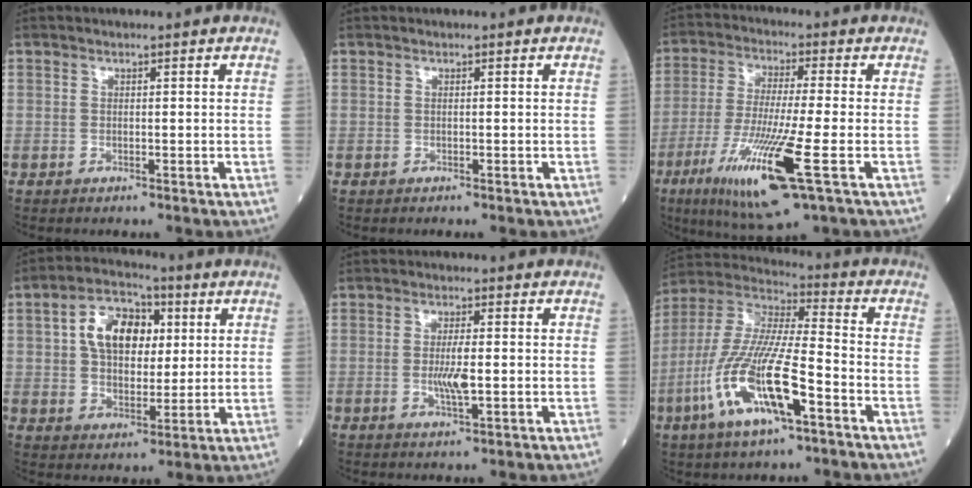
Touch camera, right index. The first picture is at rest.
{"total": 0.0}
{"total": 14.9, "force": [-5.9, 0.6, 13.6], "torque": [-0.275, -0.037, -0.104]}
{"total": 10.6, "force": [2.8, 6.5, 7.9], "torque": [-0.147, 0.026, 0.047]}
{"total": 4.0, "force": [-0.5, 0.6, 4.0], "torque": [-0.080, -0.006, -0.007]}
{"total": 17.2, "force": [-7.0, 3.2, 15.3], "torque": [-0.322, -0.017, -0.132]}